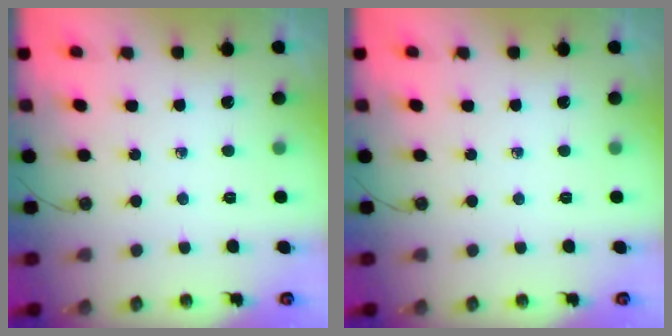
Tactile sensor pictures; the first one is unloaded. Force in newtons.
{"total": 0.0}